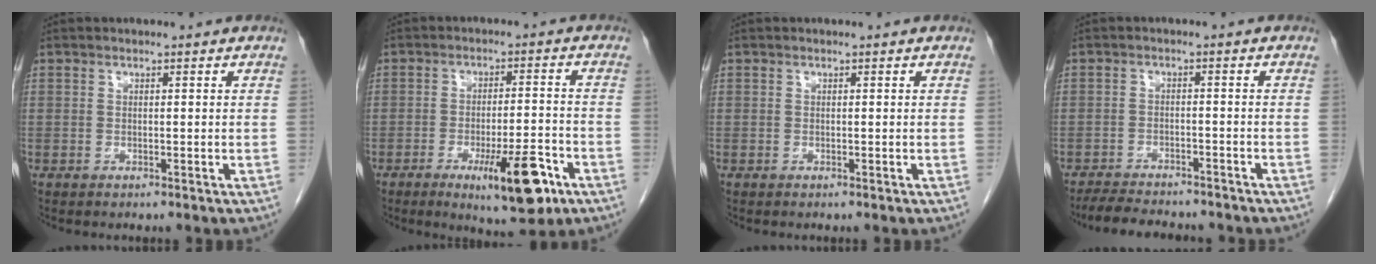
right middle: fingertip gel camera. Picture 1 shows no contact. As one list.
[{"total": 10.6, "force": [-5.4, 2.0, 8.9], "torque": [-0.130, -0.012, -0.075]}, {"total": 0.0}, {"total": 9.0, "force": [-8.1, 2.0, 3.3], "torque": [-0.053, -0.008, -0.120]}]